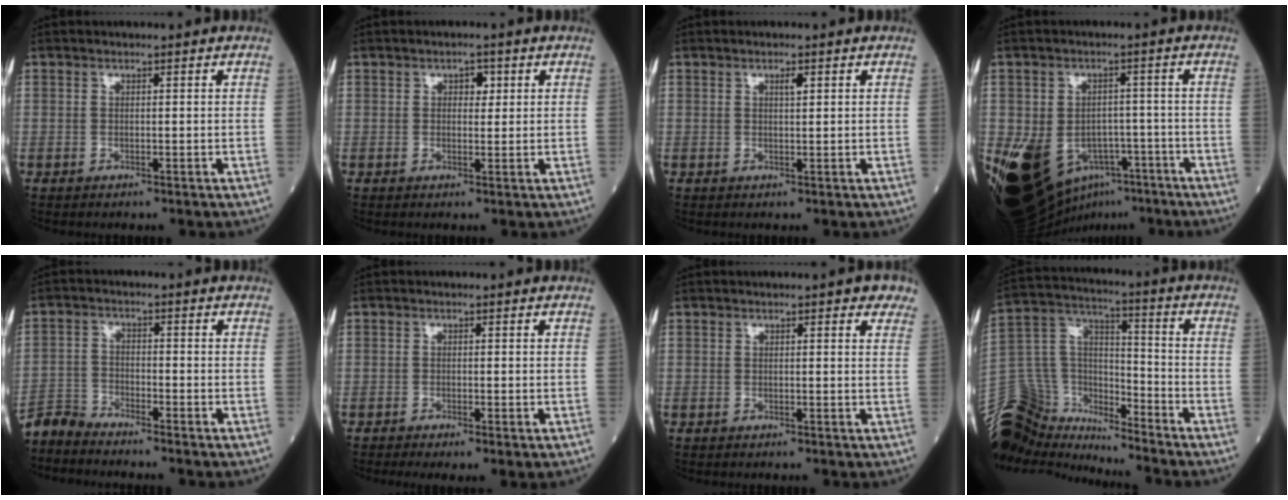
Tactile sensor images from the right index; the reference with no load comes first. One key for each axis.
{"total": 2.0, "fx": 0.7, "fy": 1.3, "fz": 1.4, "tx": -0.015, "ty": 0.005, "tz": 0.009}
{"total": 1.2, "fx": 0.6, "fy": 0.2, "fz": 1.0, "tx": -0.017, "ty": -0.001, "tz": 0.008}
{"total": 15.9, "fx": -7.6, "fy": 11.1, "fz": 8.5, "tx": -0.172, "ty": 0.008, "tz": -0.106}
{"total": 4.0, "fx": -4.0, "fy": -0.3, "fz": -0.2, "tx": 0.003, "ty": -0.016, "tz": -0.080}
{"total": 2.5, "fx": -1.4, "fy": 0.5, "fz": 2.1, "tx": -0.035, "ty": -0.008, "tz": -0.021}
{"total": 3.7, "fx": 2.6, "fy": 0.8, "fz": 2.6, "tx": -0.024, "ty": 0.007, "tz": 0.021}
{"total": 16.0, "fx": -14.6, "fy": 5.6, "fz": 3.5, "tx": -0.088, "ty": 0.065, "tz": -0.260}